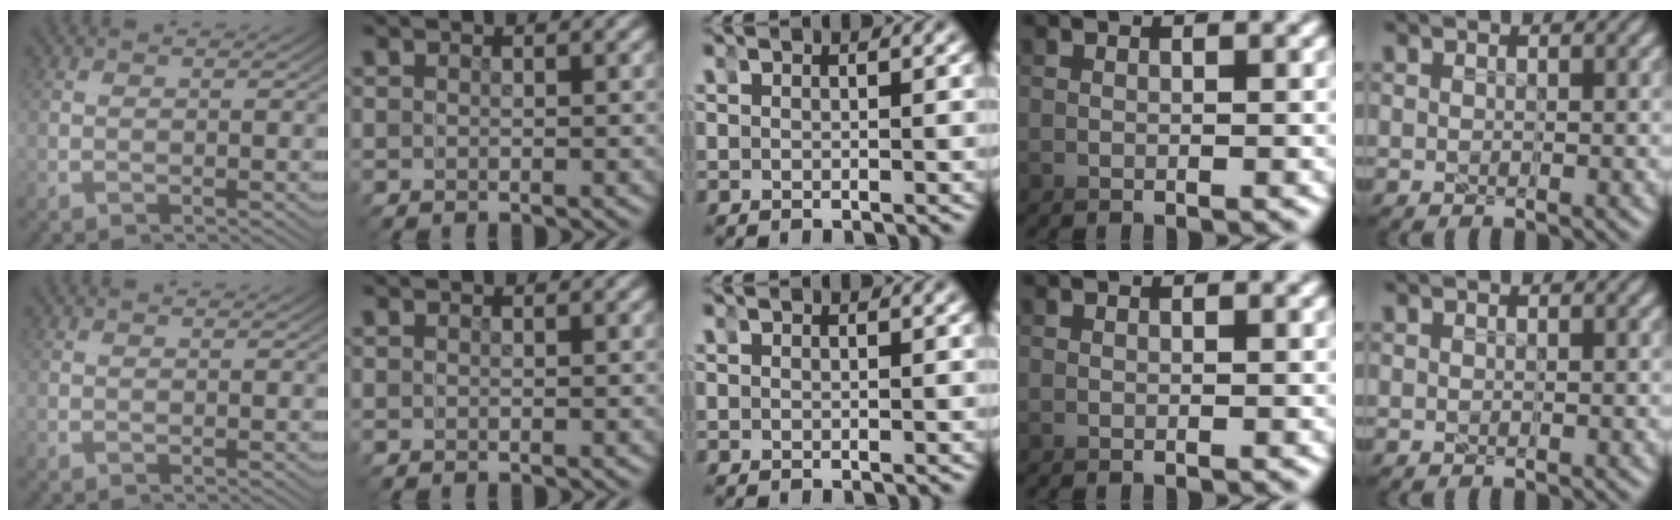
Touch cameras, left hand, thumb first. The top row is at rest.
{}